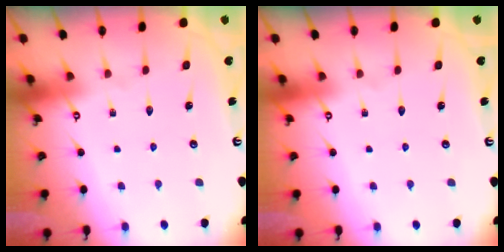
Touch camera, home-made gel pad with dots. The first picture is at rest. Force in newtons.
{"total": 0.0}